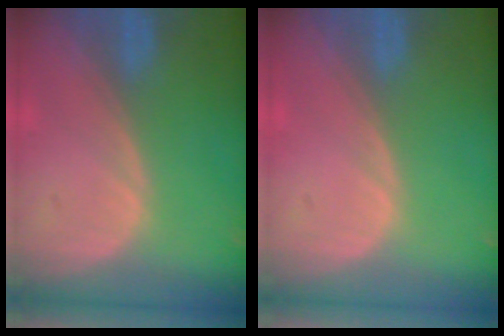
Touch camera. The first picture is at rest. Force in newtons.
{"total": 0.0}